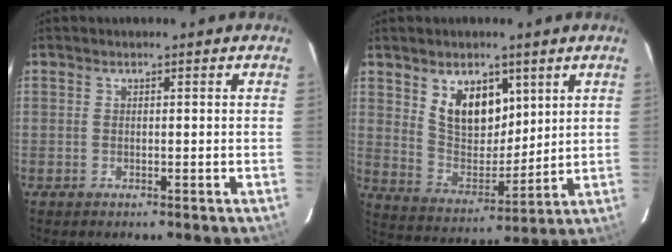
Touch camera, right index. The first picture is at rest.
{"total": 11.5, "force": [5.6, 7.1, 7.1], "torque": [-0.121, 0.000, 0.117]}